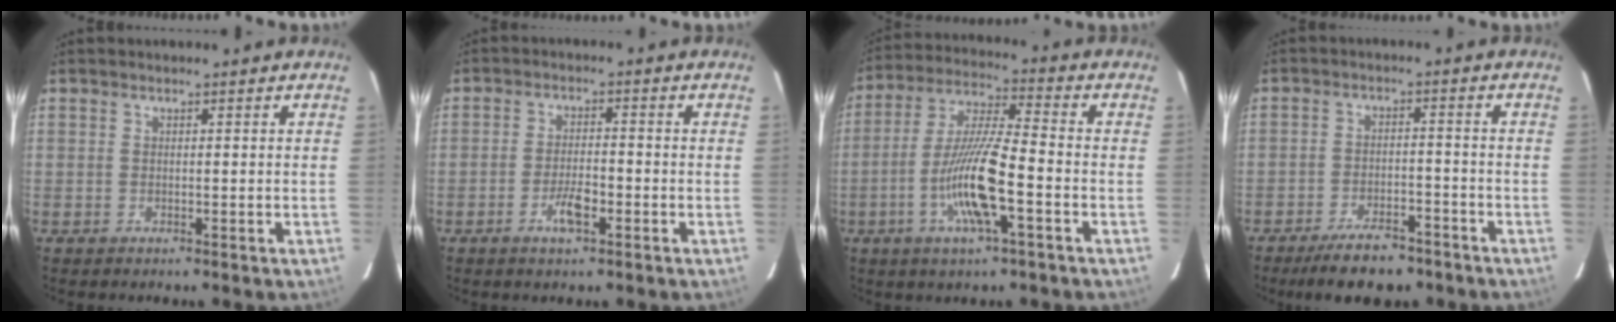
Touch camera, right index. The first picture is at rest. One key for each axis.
{"total": 4.1, "fx": -1.9, "fy": 1.0, "fz": 3.4, "tx": -0.066, "ty": 0.002, "tz": -0.035}
{"total": 12.4, "fx": -4.0, "fy": 1.2, "fz": 11.7, "tx": -0.230, "ty": -0.003, "tz": -0.076}
{"total": 8.0, "fx": -6.3, "fy": 2.9, "fz": 4.0, "tx": -0.067, "ty": -0.005, "tz": -0.105}